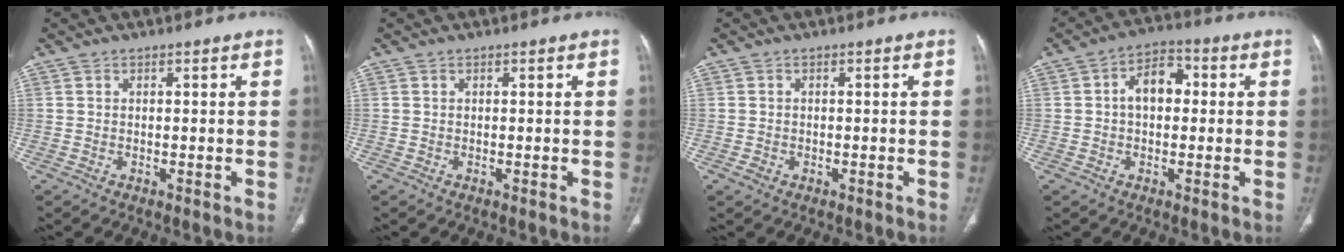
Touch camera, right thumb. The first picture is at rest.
{"total": 0.0}
{"total": 1.2, "force": [-0.5, 1.0, 0.5], "torque": [-0.010, 0.006, -0.005]}
{"total": 7.3, "force": [0.6, 4.8, 5.4], "torque": [-0.072, 0.024, 0.000]}